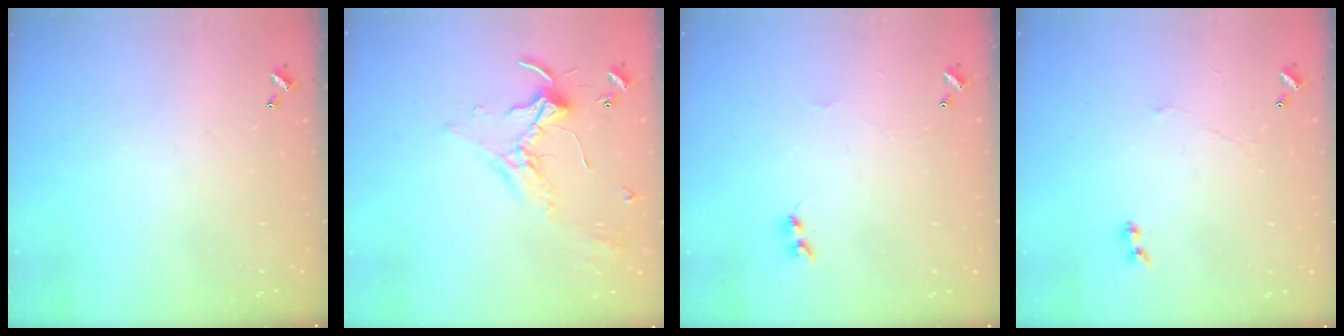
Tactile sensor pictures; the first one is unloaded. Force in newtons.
{"total": 1.8, "press": 1.8, "slide": 0.2}
{"total": 2.7, "press": 2.7, "slide": 0.7}
{"total": 1.6, "press": 1.3, "slide": 0.9}